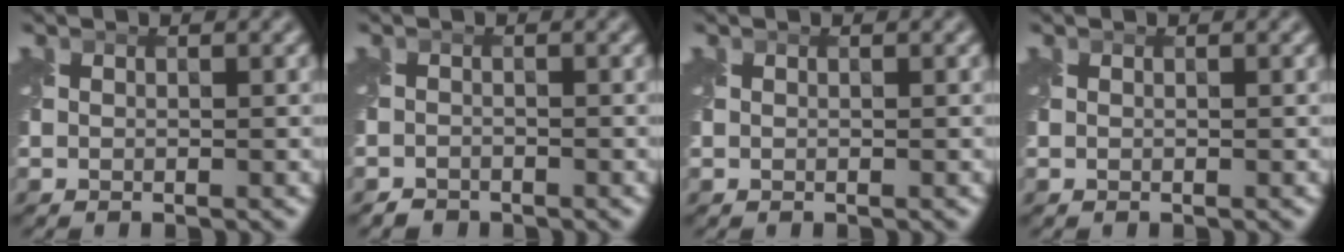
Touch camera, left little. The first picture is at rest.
{"total": 1.2, "force": [-1.1, 0.4, -0.1], "torque": [0.004, -0.004, -0.024]}
{"total": 0.0}
{"total": 0.0}